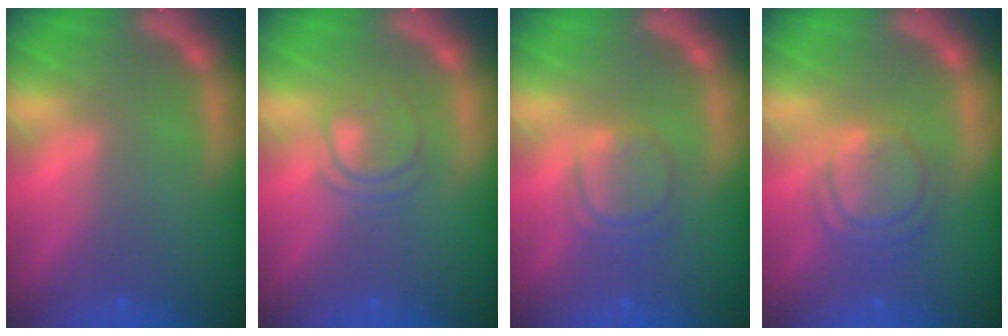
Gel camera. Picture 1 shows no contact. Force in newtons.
{"total": 3.0}
{"total": 3.5}
{"total": 5.1}